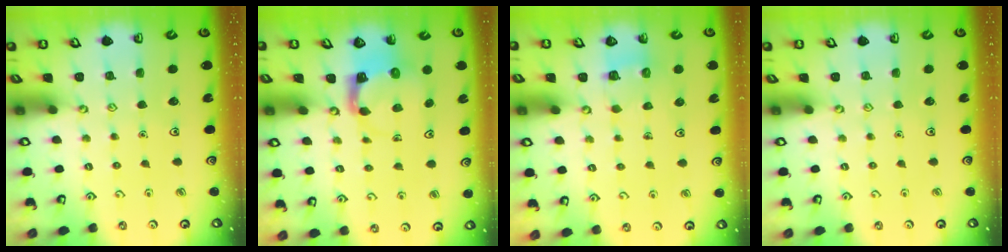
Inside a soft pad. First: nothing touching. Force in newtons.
{"total": 3.8, "press": 3.7, "slide": 0.6}
{"total": 2.5, "press": 2.5, "slide": 0.1}
{"total": 0.0}